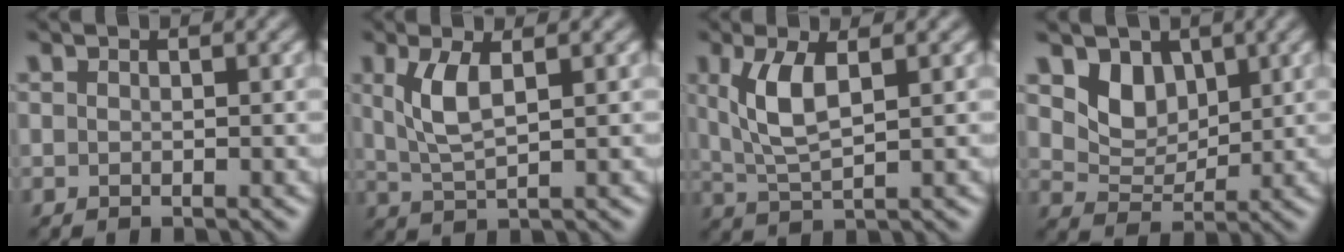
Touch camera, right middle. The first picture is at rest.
{"total": 3.2, "force": [0.9, 1.0, 2.9], "torque": [-0.070, -0.003, 0.024]}
{"total": 4.0, "force": [1.1, 1.3, 3.6], "torque": [-0.085, -0.002, 0.027]}
{"total": 3.3, "force": [1.9, 2.3, 1.2], "torque": [-0.036, -0.015, 0.033]}